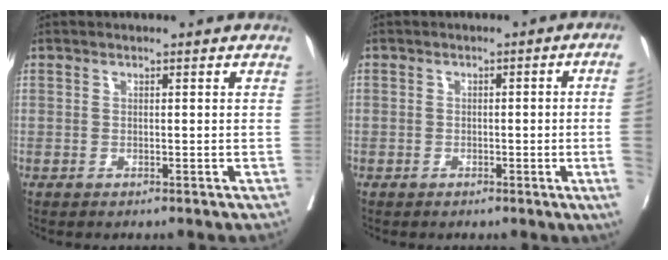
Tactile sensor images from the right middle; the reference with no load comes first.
{"total": 5.0, "force": [-0.9, -0.4, 4.9], "torque": [-0.062, 0.001, -0.011]}